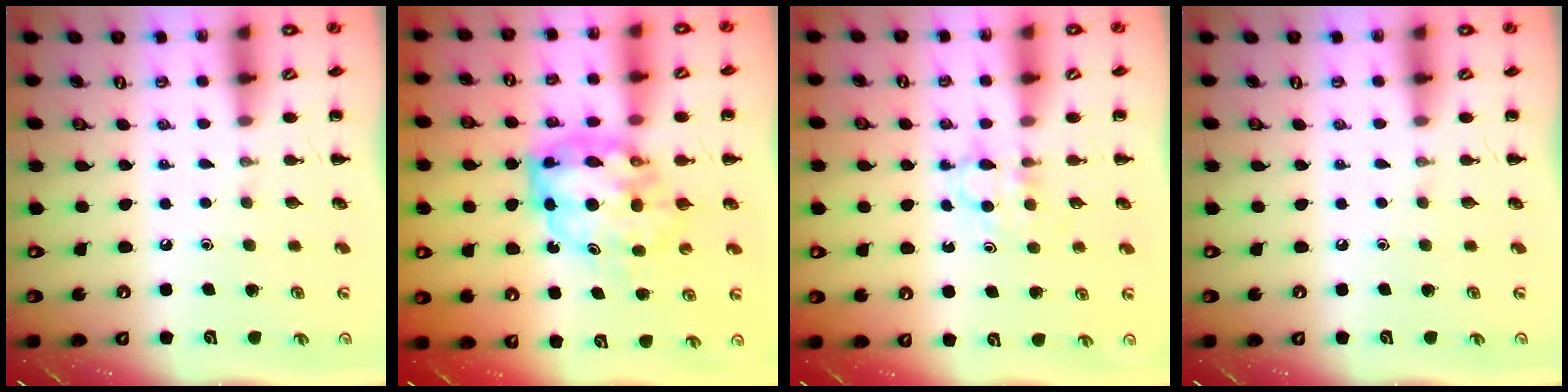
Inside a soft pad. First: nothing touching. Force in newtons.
{"total": 9.2, "press": 8.9, "slide": 2.6}
{"total": 3.5, "press": 3.2, "slide": 1.2}
{"total": 0.0}